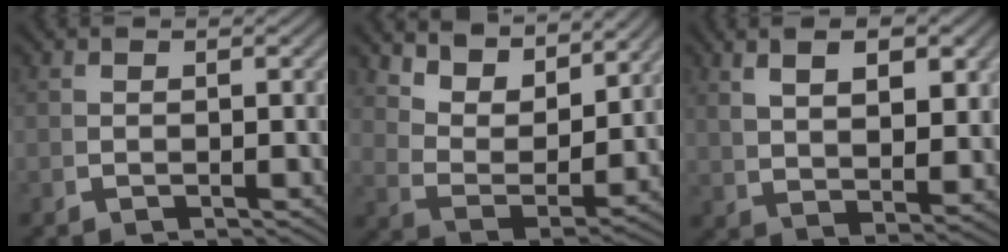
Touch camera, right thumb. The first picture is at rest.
{"total": 7.9, "force": [4.2, 3.9, 5.4], "torque": [-0.118, -0.011, 0.078]}
{"total": 5.9, "force": [2.9, 2.3, 4.6], "torque": [-0.058, -0.001, 0.060]}